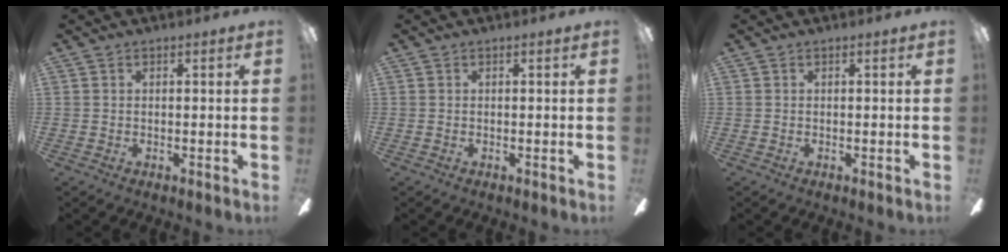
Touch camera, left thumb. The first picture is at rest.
{"total": 0.0}
{"total": 0.0}